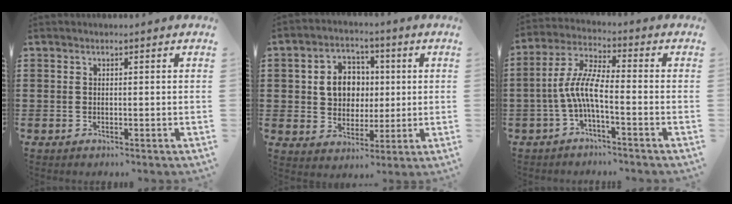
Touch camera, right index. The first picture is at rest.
{"total": 7.0, "force": [0.9, 6.0, 3.5], "torque": [-0.074, 0.016, 0.011]}
{"total": 6.9, "force": [-2.2, 1.4, 6.3], "torque": [-0.152, -0.011, -0.049]}